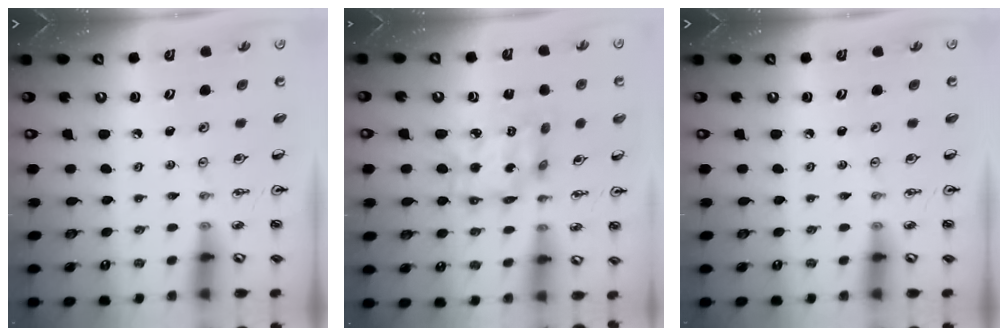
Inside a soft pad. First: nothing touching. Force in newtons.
{"total": 11.7, "press": 11.6, "slide": 0.9}
{"total": 0.0}